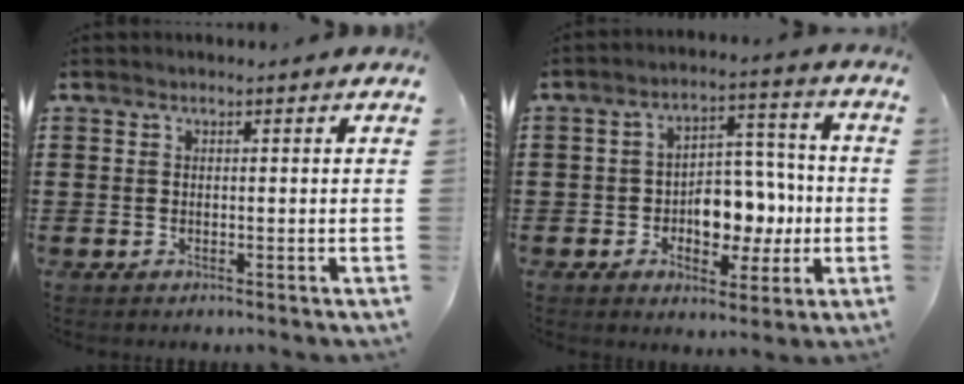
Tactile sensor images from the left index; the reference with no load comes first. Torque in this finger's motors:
{"motor_torque": [1.58, 0.56, 0.57, 0.14]}